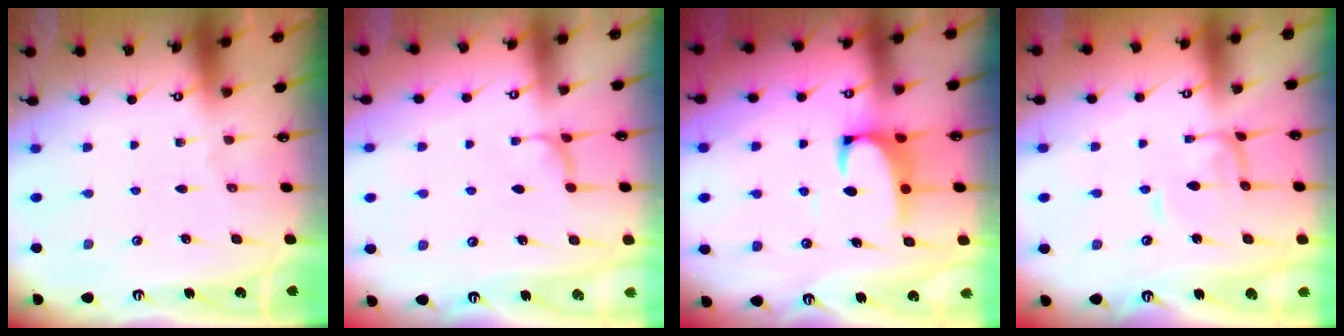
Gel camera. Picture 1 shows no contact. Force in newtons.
{"total": 1.4, "press": 1.3, "slide": 0.5}
{"total": 2.5, "press": 2.3, "slide": 1.0}
{"total": 1.4, "press": 1.3, "slide": 0.3}